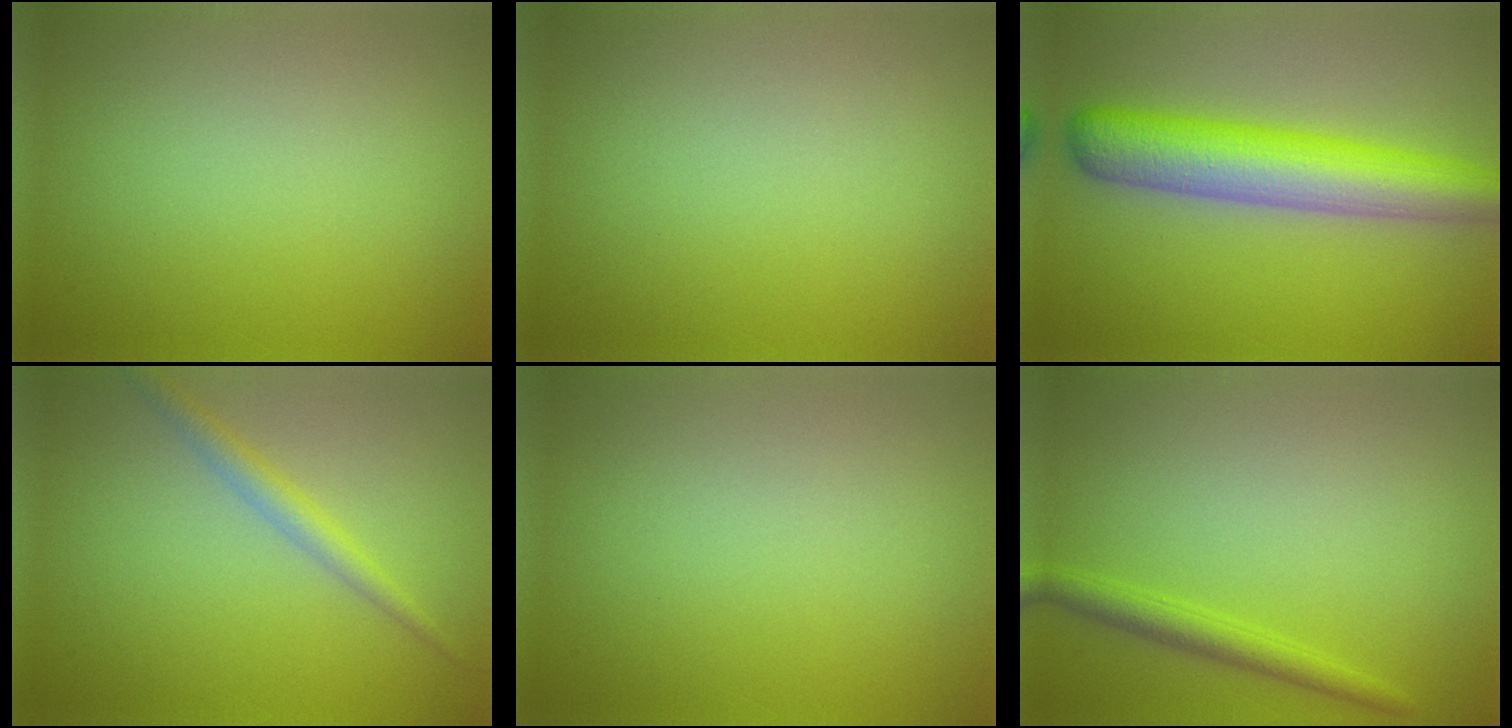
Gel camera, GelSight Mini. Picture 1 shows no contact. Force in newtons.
{"total": 0.0}
{"total": 7.9, "press": 7.9, "slide": 0.2}
{"total": 2.0, "press": 2.0, "slide": 0.1}
{"total": 0.0}
{"total": 2.2, "press": 2.2, "slide": 0.1}